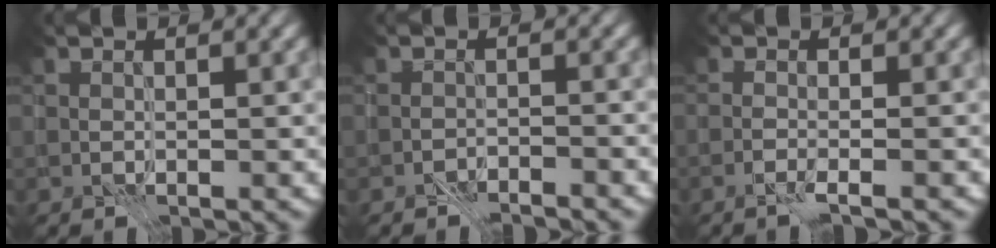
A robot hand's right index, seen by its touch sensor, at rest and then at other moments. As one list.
[{"total": 2.2, "force": [-2.2, 0.0, 0.0], "torque": [0.002, 0.004, -0.039]}, {"total": 1.2, "force": [-1.1, -0.1, 0.5], "torque": [-0.005, 0.002, -0.028]}]